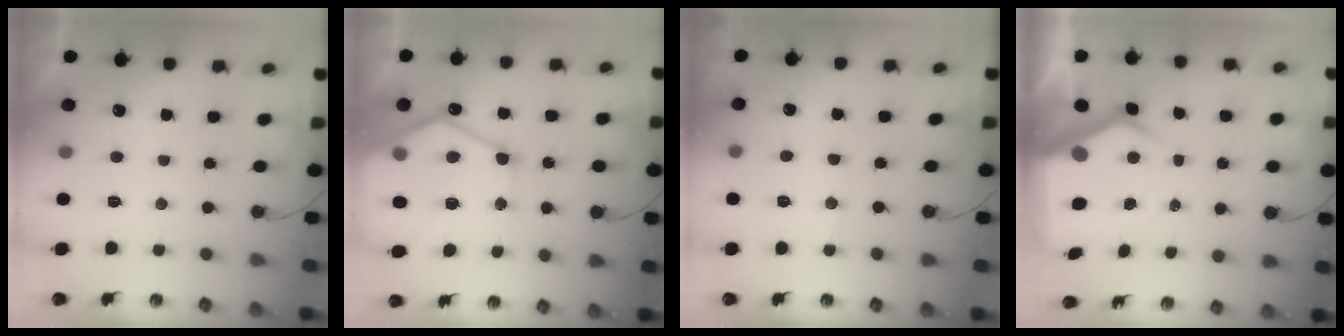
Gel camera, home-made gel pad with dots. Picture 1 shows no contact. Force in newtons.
{"total": 20.5, "press": 20.5, "slide": 1.1}
{"total": 5.0, "press": 5.0, "slide": 0.5}
{"total": 7.8, "press": 7.7, "slide": 1.3}